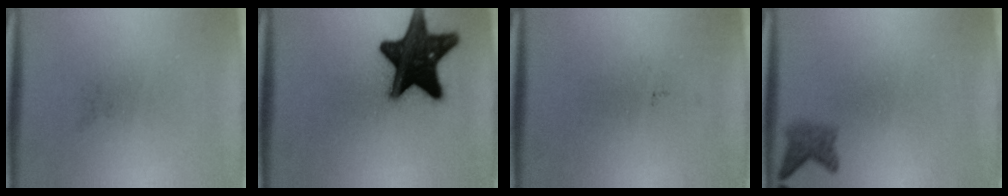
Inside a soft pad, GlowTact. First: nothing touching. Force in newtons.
{"total": 18.8}
{"total": 0.0}
{"total": 2.1}